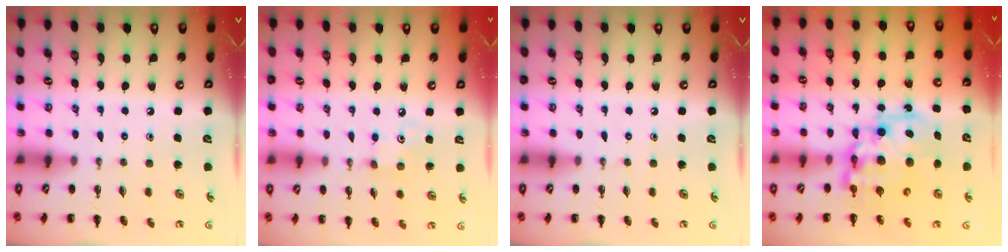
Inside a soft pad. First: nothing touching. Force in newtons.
{"total": 3.3, "press": 3.2, "slide": 0.8}
{"total": 0.0}
{"total": 13.2, "press": 12.9, "slide": 2.8}